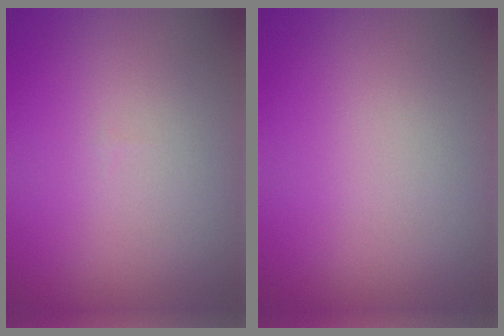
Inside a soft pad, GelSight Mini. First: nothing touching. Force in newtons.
{"total": 0.0}